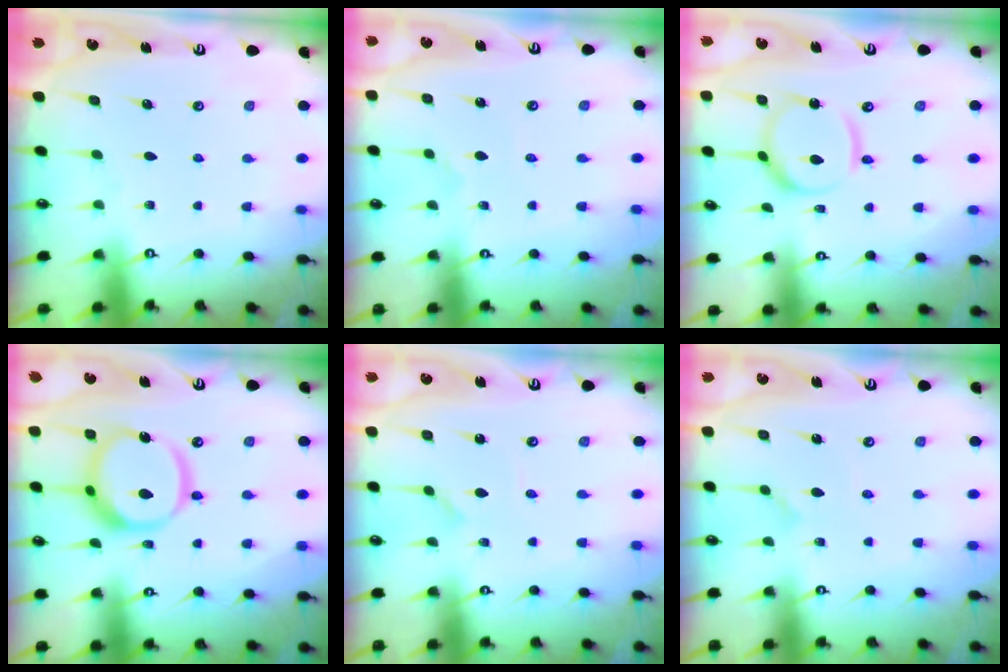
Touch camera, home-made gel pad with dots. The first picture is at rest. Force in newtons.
{"total": 0.7, "press": 0.5, "slide": 0.4}
{"total": 10.9, "press": 10.9, "slide": 1.1}
{"total": 15.0, "press": 14.9, "slide": 1.8}
{"total": 2.4, "press": 2.4, "slide": 0.2}
{"total": 3.4, "press": 3.4, "slide": 0.2}